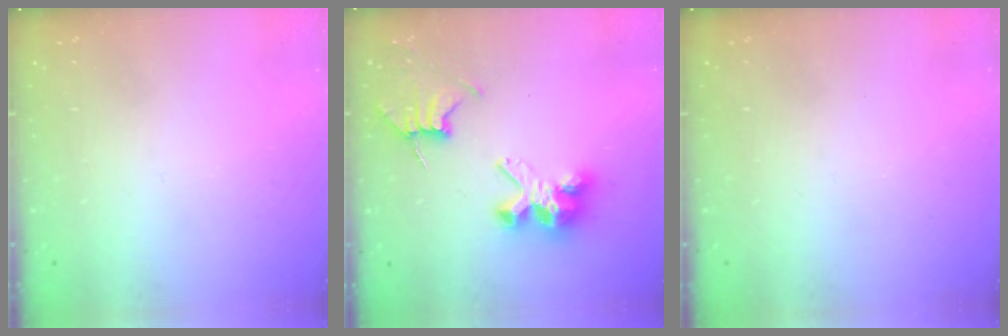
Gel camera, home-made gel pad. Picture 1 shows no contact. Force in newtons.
{"total": 8.7, "press": 8.6, "slide": 0.7}
{"total": 0.0}